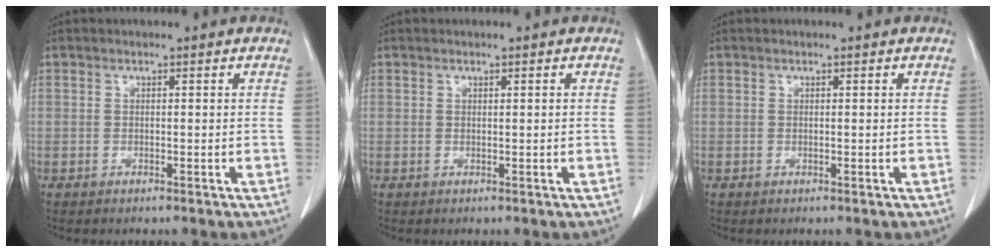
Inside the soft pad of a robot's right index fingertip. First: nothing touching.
{"total": 0.0}
{"total": 0.0}